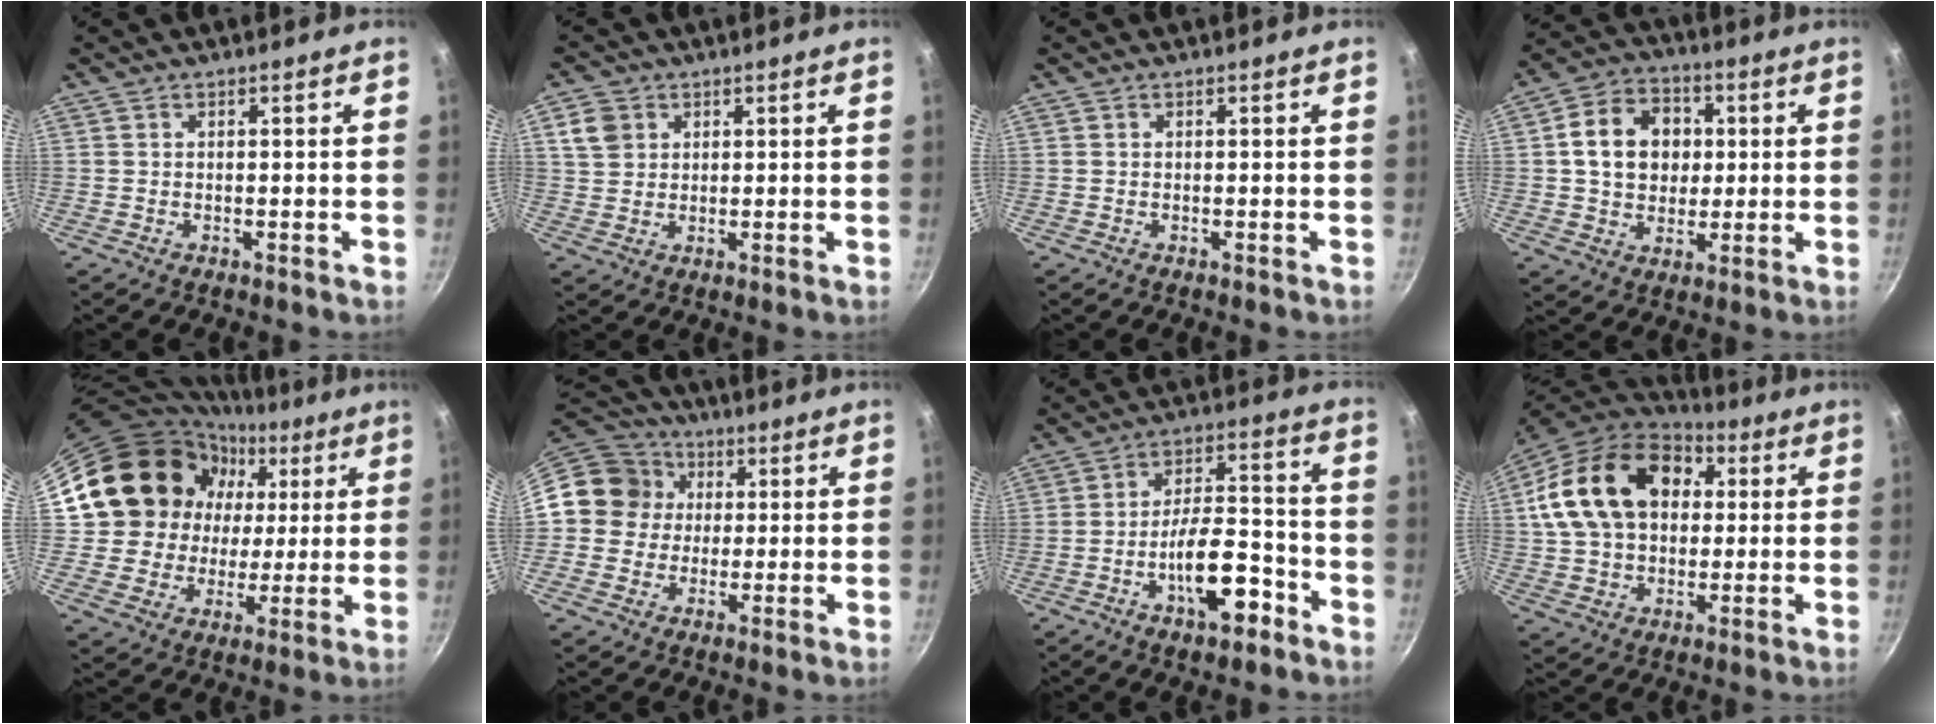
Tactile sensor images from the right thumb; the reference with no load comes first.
{"total": 5.3, "force": [2.1, 4.3, 2.3], "torque": [-0.023, 0.004, 0.042]}
{"total": 0.0}
{"total": 13.2, "force": [2.0, 10.7, 7.6], "torque": [-0.103, 0.015, 0.026]}
{"total": 18.5, "force": [5.6, 16.3, 6.8], "torque": [-0.090, 0.003, 0.102]}
{"total": 12.2, "force": [1.7, 11.3, 4.3], "torque": [-0.046, 0.022, 0.009]}
{"total": 12.5, "force": [-6.0, 5.2, 9.6], "torque": [-0.132, 0.052, -0.094]}
{"total": 21.9, "force": [5.1, 15.6, 14.5], "torque": [-0.234, 0.021, 0.081]}